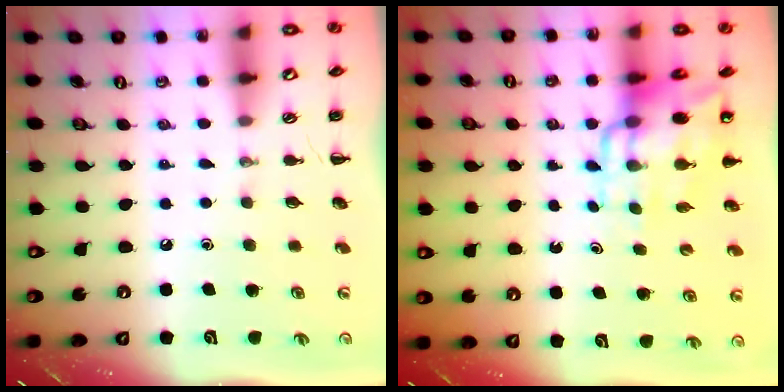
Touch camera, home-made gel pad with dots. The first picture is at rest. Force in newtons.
{"total": 12.1, "press": 11.7, "slide": 3.1}